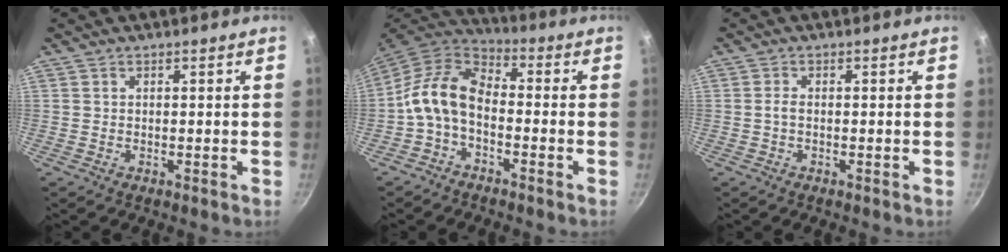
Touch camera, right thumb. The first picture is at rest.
{"total": 10.8, "force": [-2.5, 6.7, 8.0], "torque": [-0.149, 0.049, -0.065]}
{"total": 1.1, "force": [-0.3, 0.5, 1.0], "torque": [-0.020, 0.001, -0.007]}